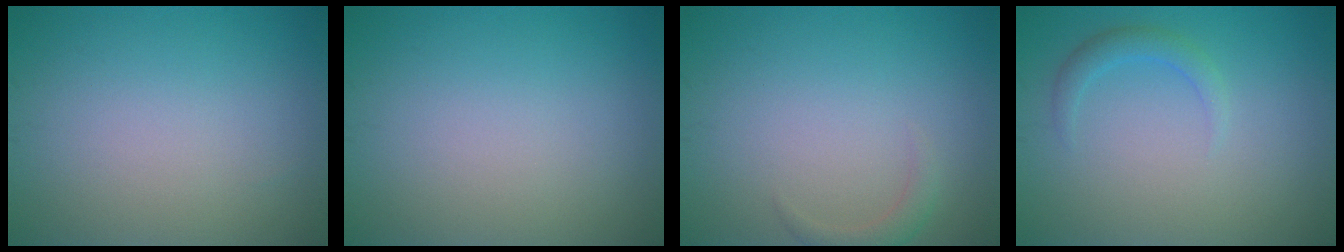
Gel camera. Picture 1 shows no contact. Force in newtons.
{"total": 0.0}
{"total": 1.3, "press": 1.3, "slide": 0.1}
{"total": 1.6, "press": 1.6, "slide": 0.1}